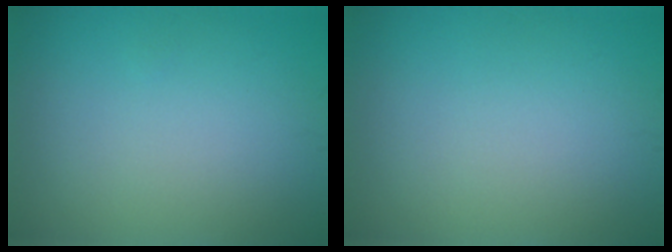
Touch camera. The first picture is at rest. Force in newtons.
{"total": 0.0}